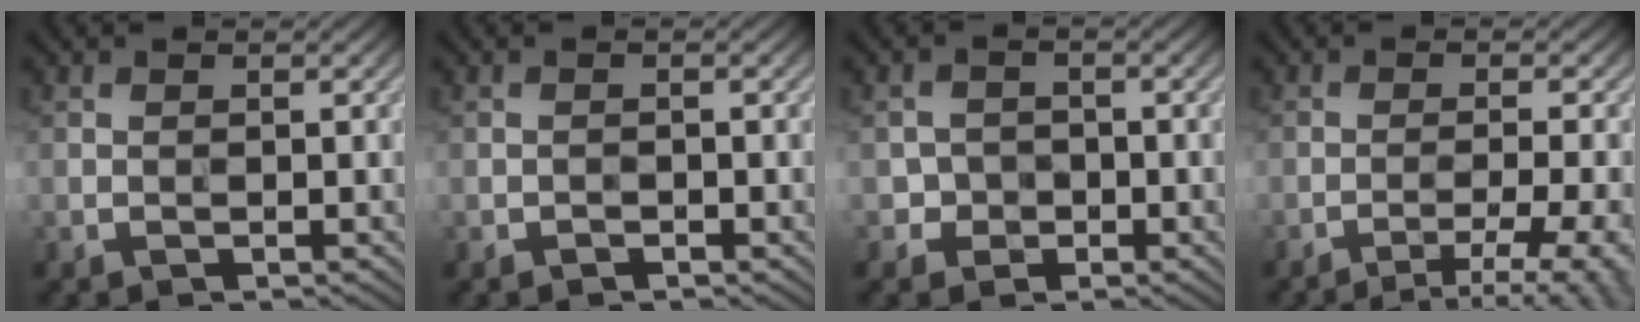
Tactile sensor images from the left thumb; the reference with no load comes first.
{"total": 0.5, "force": [-0.5, 0.1, 0.1], "torque": [-0.002, 0.004, -0.009]}
{"total": 2.2, "force": [-0.9, 2.0, 0.4], "torque": [0.002, 0.005, -0.022]}
{"total": 6.4, "force": [-4.2, 1.0, 4.7], "torque": [-0.074, 0.008, -0.057]}